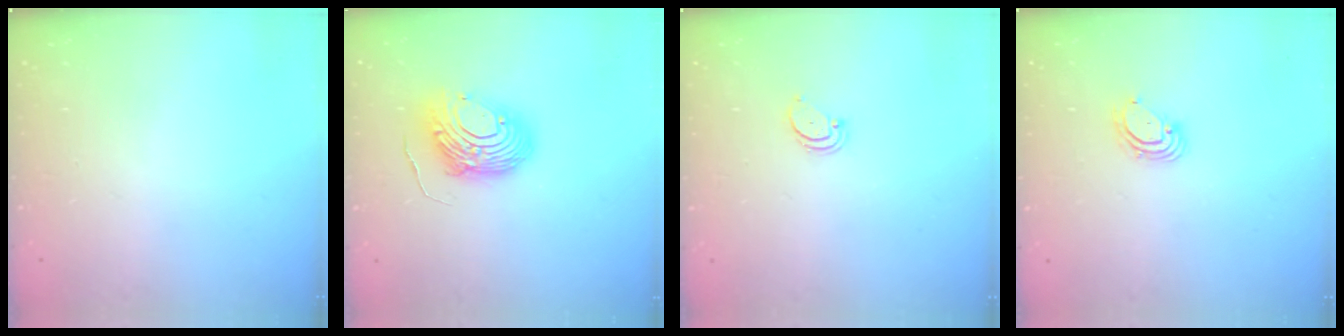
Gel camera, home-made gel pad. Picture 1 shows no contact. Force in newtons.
{"total": 12.2, "press": 12.1, "slide": 0.9}
{"total": 1.9, "press": 1.9, "slide": 0.2}
{"total": 4.3, "press": 4.3, "slide": 0.2}